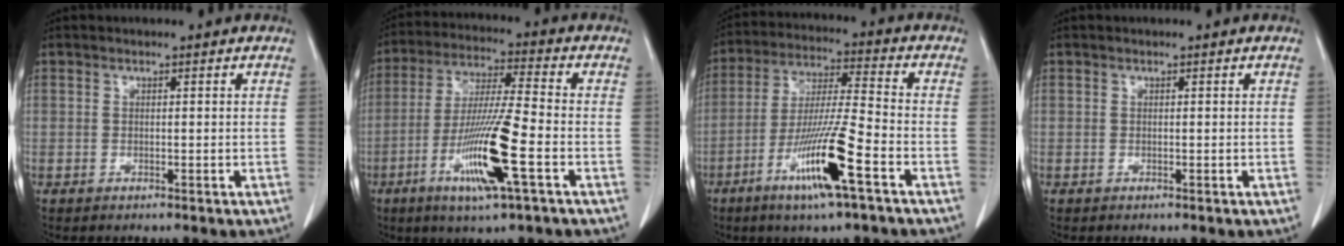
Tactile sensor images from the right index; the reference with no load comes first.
{"total": 13.6, "force": [-5.0, 0.1, 12.6], "torque": [-0.249, -0.018, -0.093]}
{"total": 13.2, "force": [-6.2, -0.1, 11.7], "torque": [-0.229, -0.016, -0.115]}
{"total": 0.0}